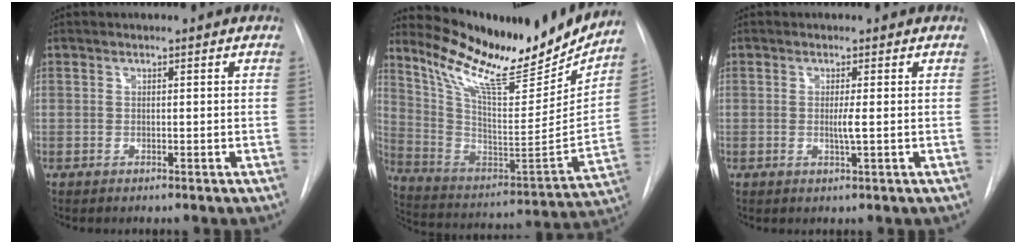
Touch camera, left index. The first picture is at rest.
{"total": 23.5, "force": [20.5, 4.2, 10.7], "torque": [-0.184, -0.054, 0.316]}
{"total": 1.7, "force": [-0.5, -0.3, 1.6], "torque": [-0.033, -0.008, -0.009]}